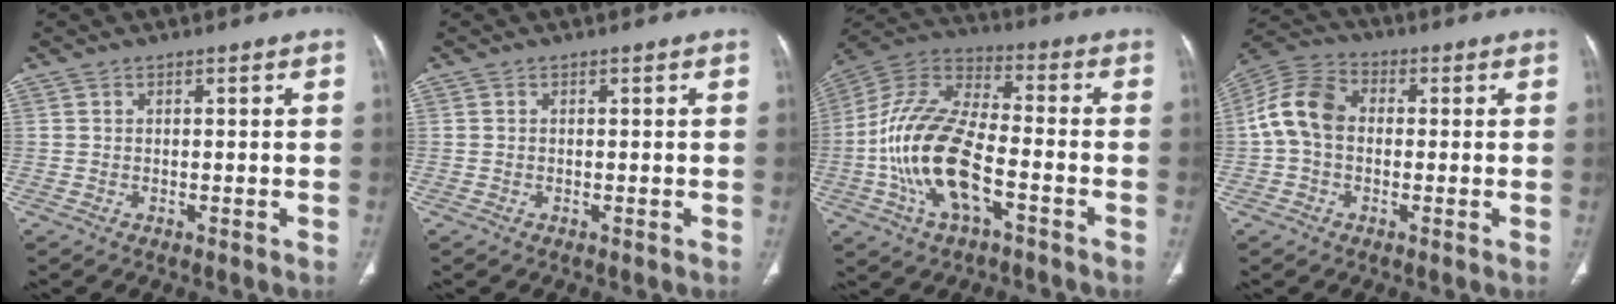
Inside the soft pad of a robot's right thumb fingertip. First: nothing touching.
{"total": 0.0}
{"total": 18.0, "force": [-5.0, 8.4, 15.2], "torque": [-0.306, 0.031, -0.096]}
{"total": 10.0, "force": [0.0, 7.3, 6.8], "torque": [-0.129, 0.030, -0.012]}